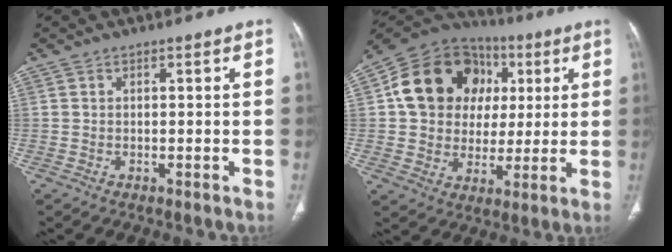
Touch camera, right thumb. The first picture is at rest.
{"total": 19.5, "force": [4.3, 16.3, 9.9], "torque": [-0.131, 0.028, 0.076]}